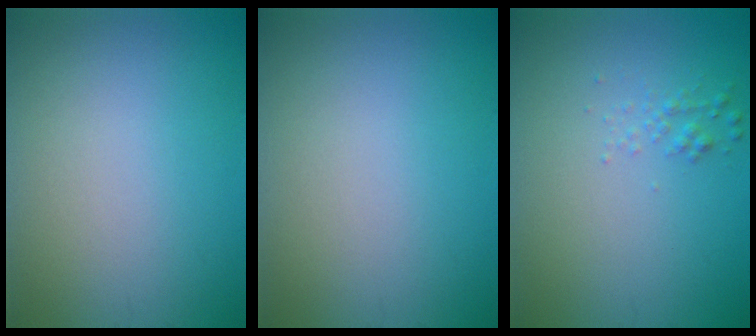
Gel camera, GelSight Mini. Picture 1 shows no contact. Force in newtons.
{"total": 0.0}
{"total": 1.0, "press": 1.0, "slide": 0.0}